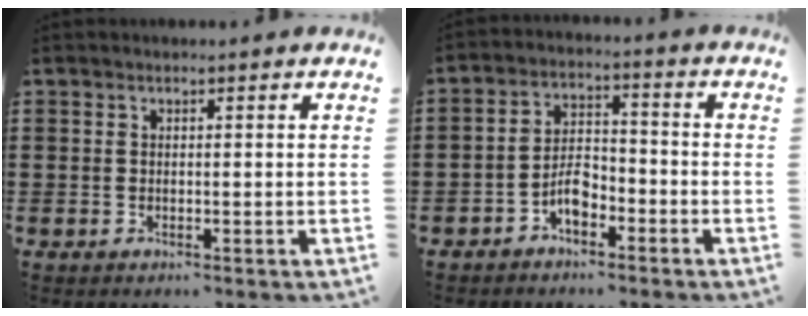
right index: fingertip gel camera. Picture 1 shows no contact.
{"total": 5.1, "force": [-2.8, 2.5, 3.4], "torque": [-0.072, 0.007, -0.056]}